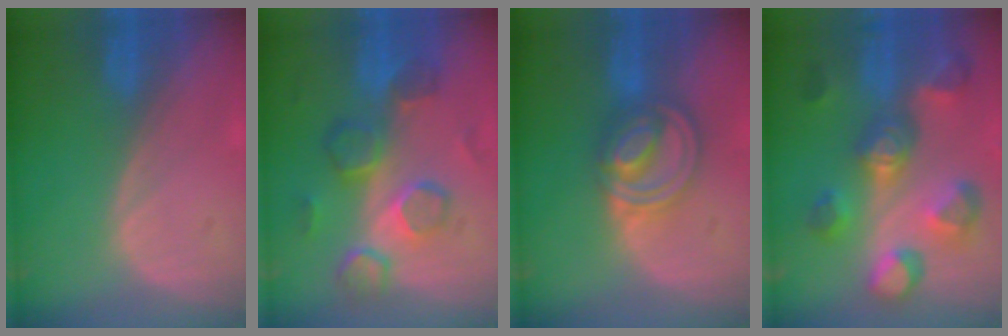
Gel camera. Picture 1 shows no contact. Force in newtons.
{"total": 9.0, "press": 8.6, "slide": 2.8}
{"total": 7.9, "press": 6.9, "slide": 3.9}
{"total": 11.1, "press": 10.1, "slide": 4.7}